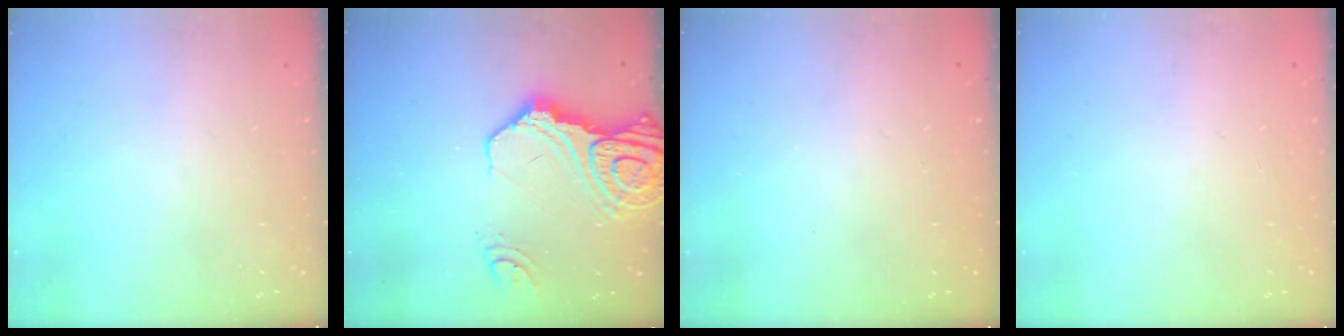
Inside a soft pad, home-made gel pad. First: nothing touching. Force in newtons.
{"total": 18.8, "press": 18.7, "slide": 2.5}
{"total": 0.0}
{"total": 0.0}